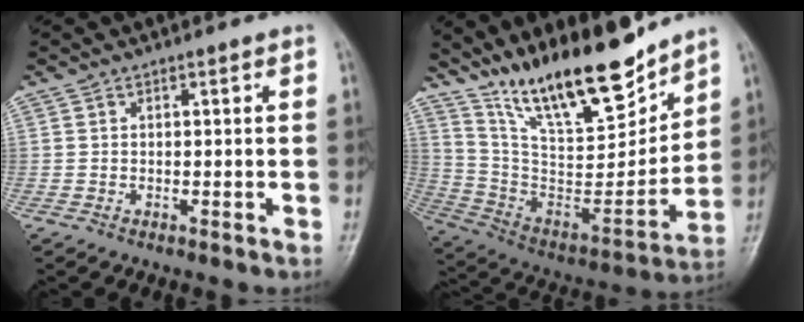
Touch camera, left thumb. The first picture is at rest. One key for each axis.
{"total": 22.2, "fx": 17.2, "fy": 6.2, "fz": 12.6, "tx": -0.172, "ty": -0.102, "tz": 0.308}